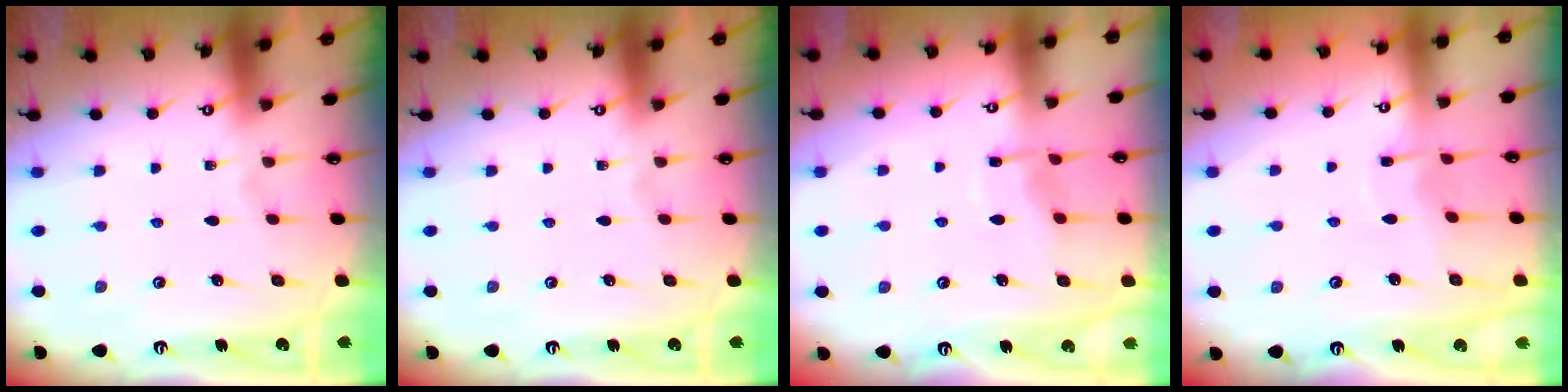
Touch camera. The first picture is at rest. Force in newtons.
{"total": 0.0}
{"total": 6.1, "press": 6.1, "slide": 0.5}
{"total": 2.8, "press": 2.8, "slide": 0.4}